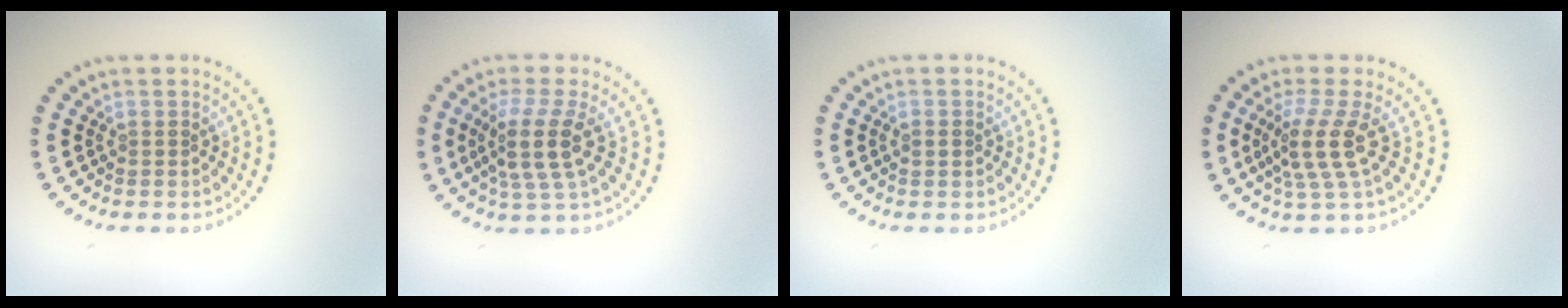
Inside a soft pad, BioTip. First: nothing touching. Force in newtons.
{"total": 4.0, "press": 3.2, "slide": 2.4}
{"total": 0.9, "press": 0.9, "slide": 0.1}
{"total": 3.7, "press": 2.8, "slide": 2.4}